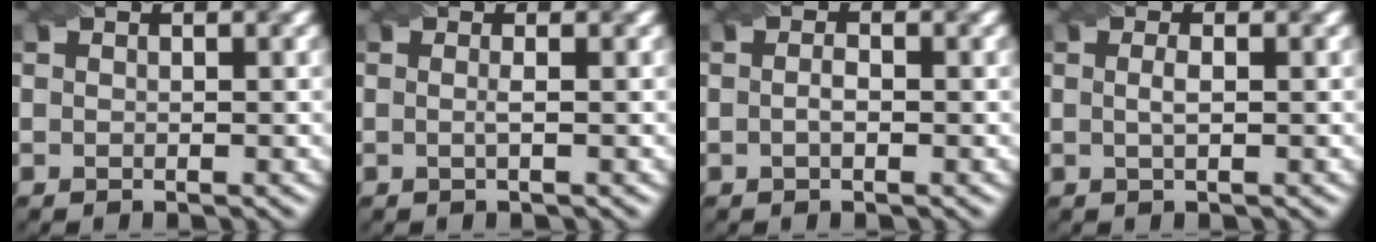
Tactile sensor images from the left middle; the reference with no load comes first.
{"total": 0.9, "force": [-0.1, 0.2, 0.9], "torque": [-0.016, -0.001, -0.007]}
{"total": 1.1, "force": [-0.2, 0.4, 1.0], "torque": [-0.018, -0.002, -0.003]}
{"total": 1.2, "force": [0.0, 0.3, 1.2], "torque": [-0.024, 0.004, 0.000]}